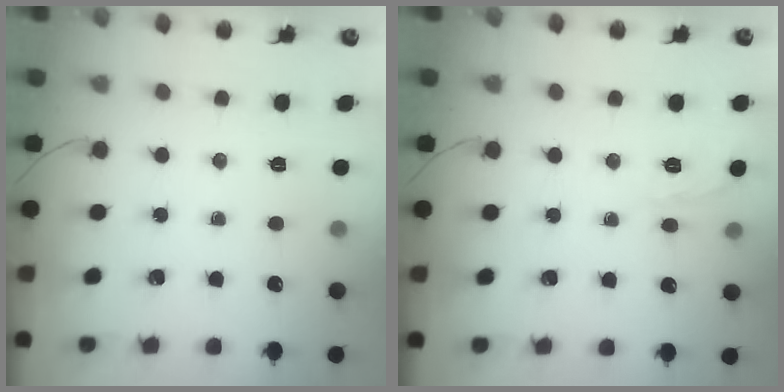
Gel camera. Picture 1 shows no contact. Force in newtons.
{"total": 2.3, "press": 2.0, "slide": 1.3}